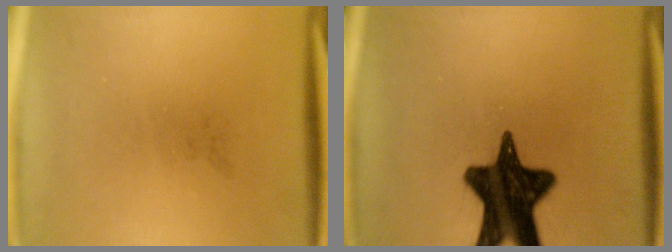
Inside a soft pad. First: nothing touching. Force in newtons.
{"total": 16.6}